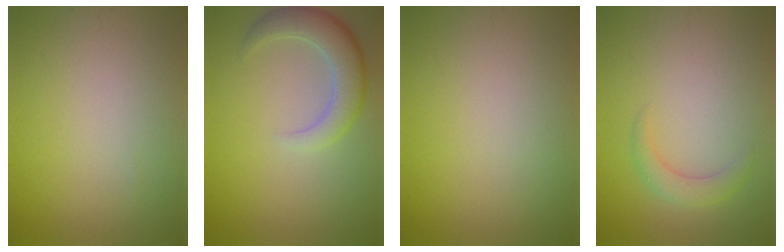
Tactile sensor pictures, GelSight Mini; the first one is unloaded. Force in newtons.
{"total": 4.4, "press": 4.3, "slide": 0.5}
{"total": 0.0}
{"total": 2.0, "press": 2.0, "slide": 0.1}